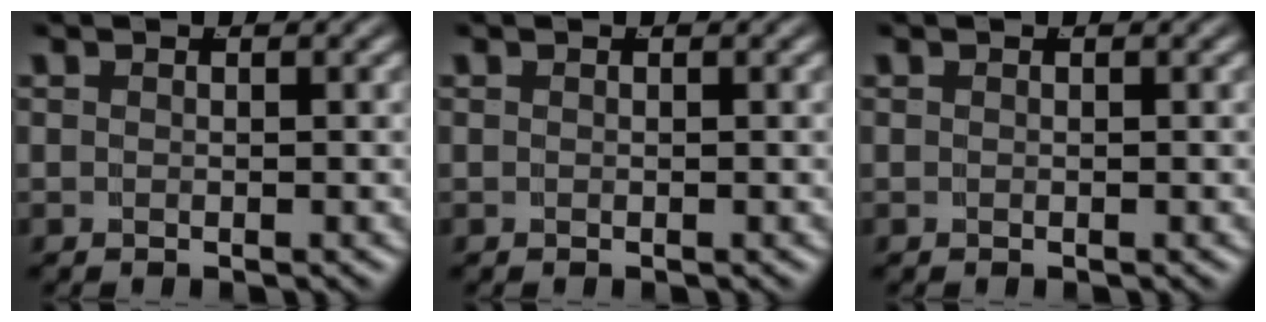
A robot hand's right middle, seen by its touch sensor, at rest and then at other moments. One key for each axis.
{"total": 0.0}
{"total": 0.0}